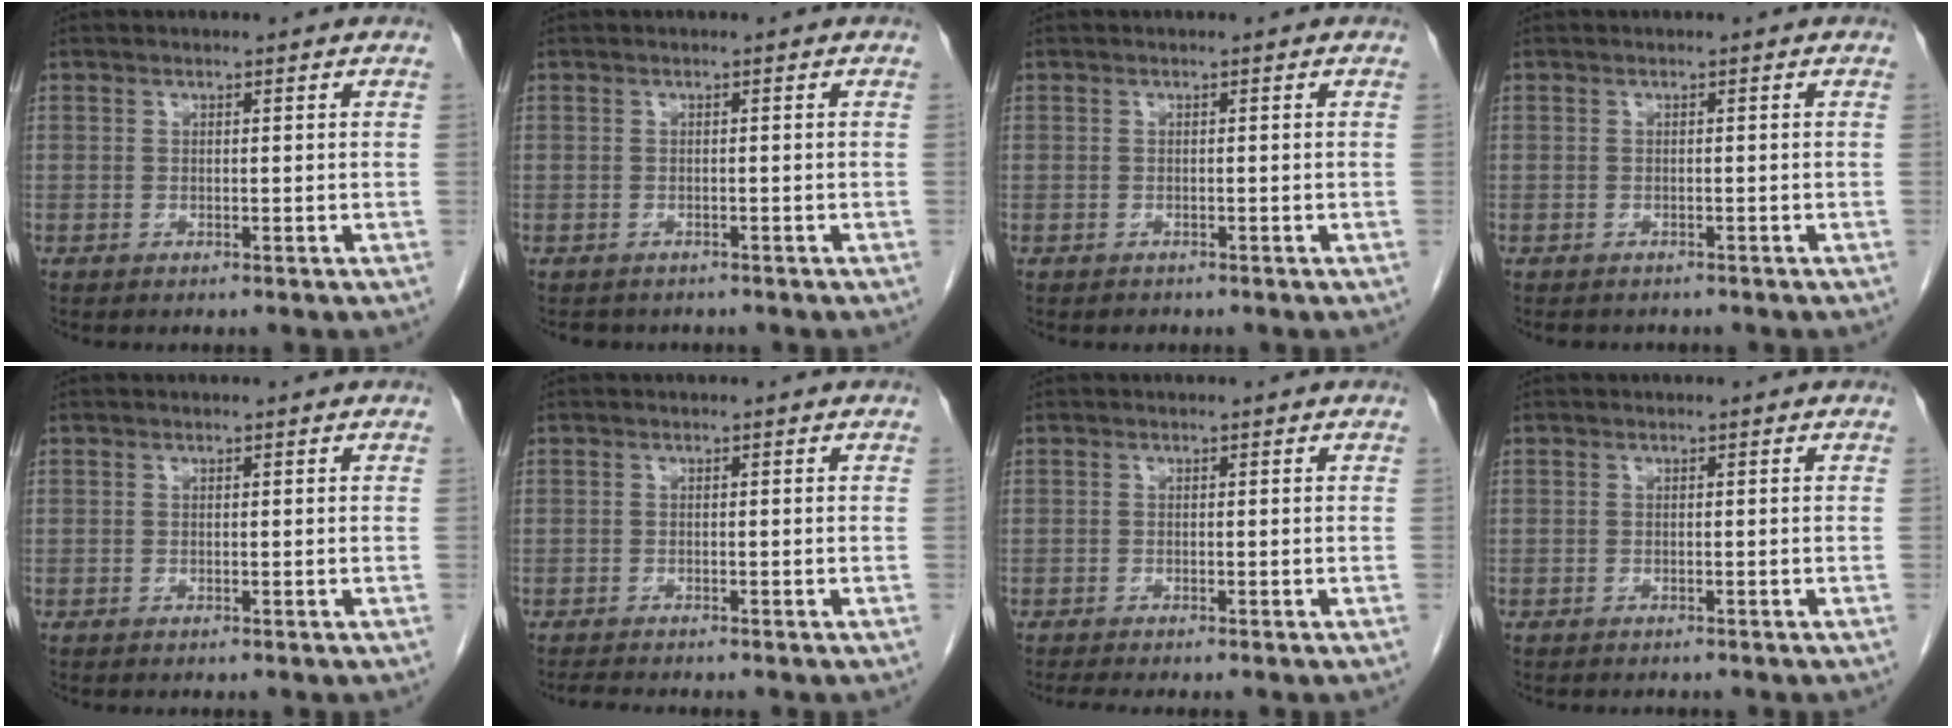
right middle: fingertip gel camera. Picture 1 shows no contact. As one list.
[{"total": 2.7, "force": [-2.3, 1.3, 0.4], "torque": [-0.011, 0.000, -0.029]}, {"total": 0.7, "force": [-0.5, 0.4, 0.0], "torque": [-0.007, 0.001, -0.008]}, {"total": 3.1, "force": [-2.7, 1.3, 0.8], "torque": [-0.009, -0.002, -0.032]}, {"total": 0.0}, {"total": 2.1, "force": [-2.0, 0.1, 0.8], "torque": [-0.016, -0.007, -0.031]}, {"total": 2.3, "force": [-1.9, 0.0, 1.1], "torque": [-0.018, -0.005, -0.031]}, {"total": 1.3, "force": [-1.2, 0.4, 0.3], "torque": [-0.011, -0.003, -0.014]}]